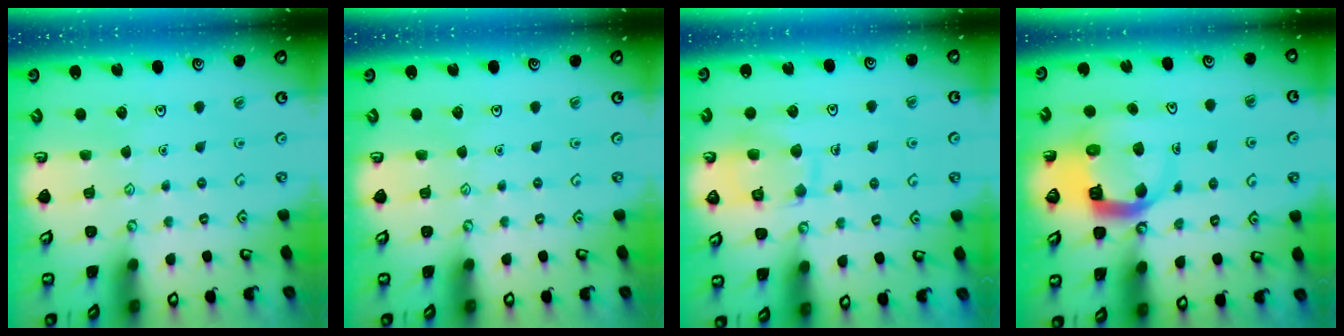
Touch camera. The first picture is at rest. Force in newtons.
{"total": 0.0}
{"total": 11.1, "press": 11.1, "slide": 0.8}
{"total": 8.7, "press": 8.6, "slide": 1.3}